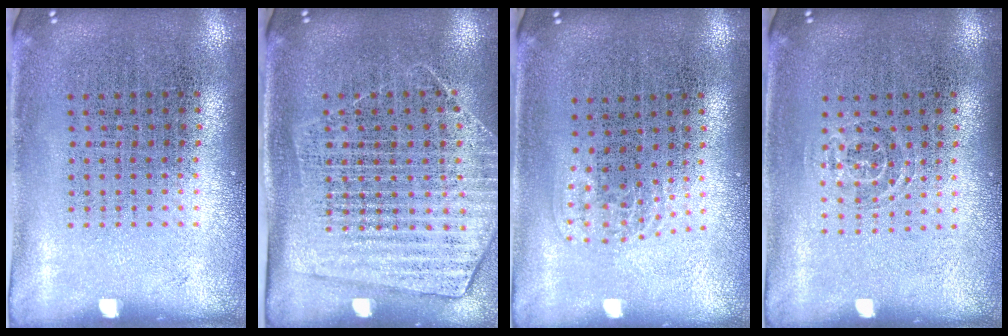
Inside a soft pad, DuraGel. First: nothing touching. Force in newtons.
{"total": 1.7, "press": 1.5, "slide": 0.8}
{"total": 1.0, "press": 0.7, "slide": 0.8}
{"total": 0.8, "press": 0.6, "slide": 0.6}